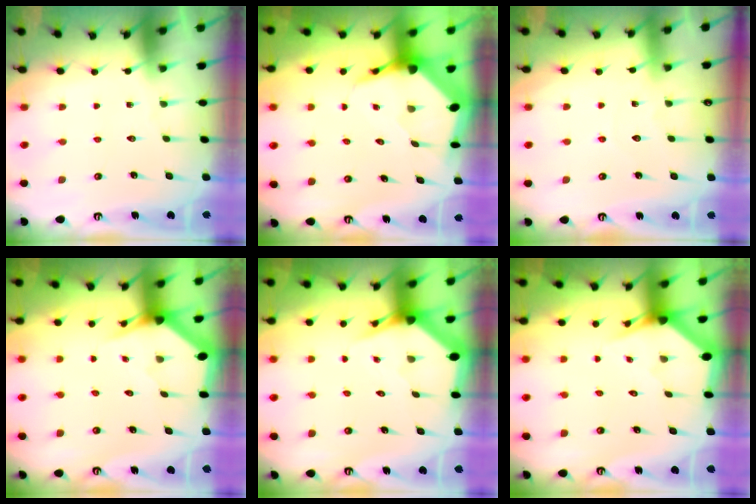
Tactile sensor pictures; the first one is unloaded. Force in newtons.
{"total": 5.6, "press": 5.5, "slide": 0.8}
{"total": 3.0, "press": 3.0, "slide": 0.3}
{"total": 3.0, "press": 3.0, "slide": 0.0}
{"total": 3.0, "press": 2.9, "slide": 0.5}
{"total": 2.7, "press": 2.7, "slide": 0.2}